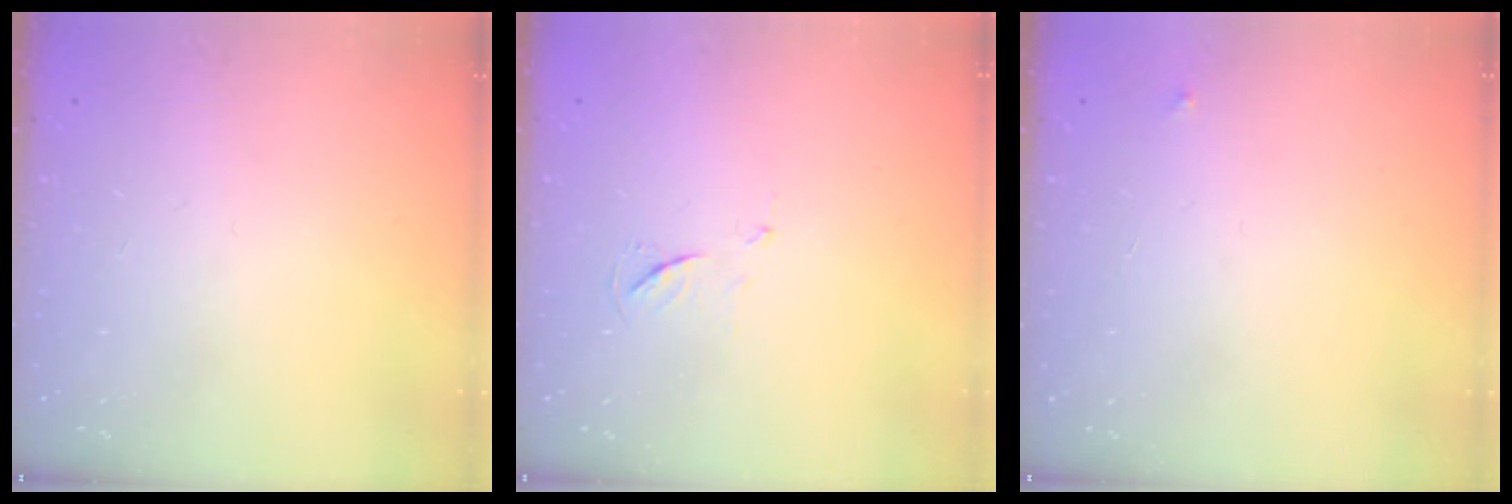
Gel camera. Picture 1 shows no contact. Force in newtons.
{"total": 4.9, "press": 4.9, "slide": 0.7}
{"total": 2.5, "press": 2.4, "slide": 0.4}